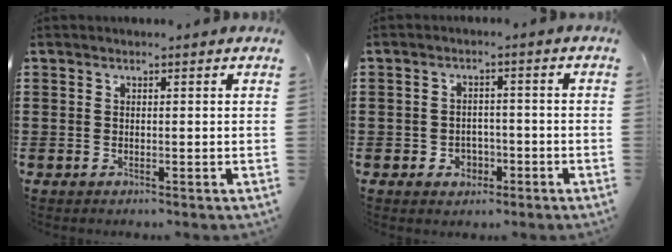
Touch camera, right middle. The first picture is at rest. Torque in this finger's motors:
{"motor_torque": [0.75, -0.26, 0.00, 0.00]}